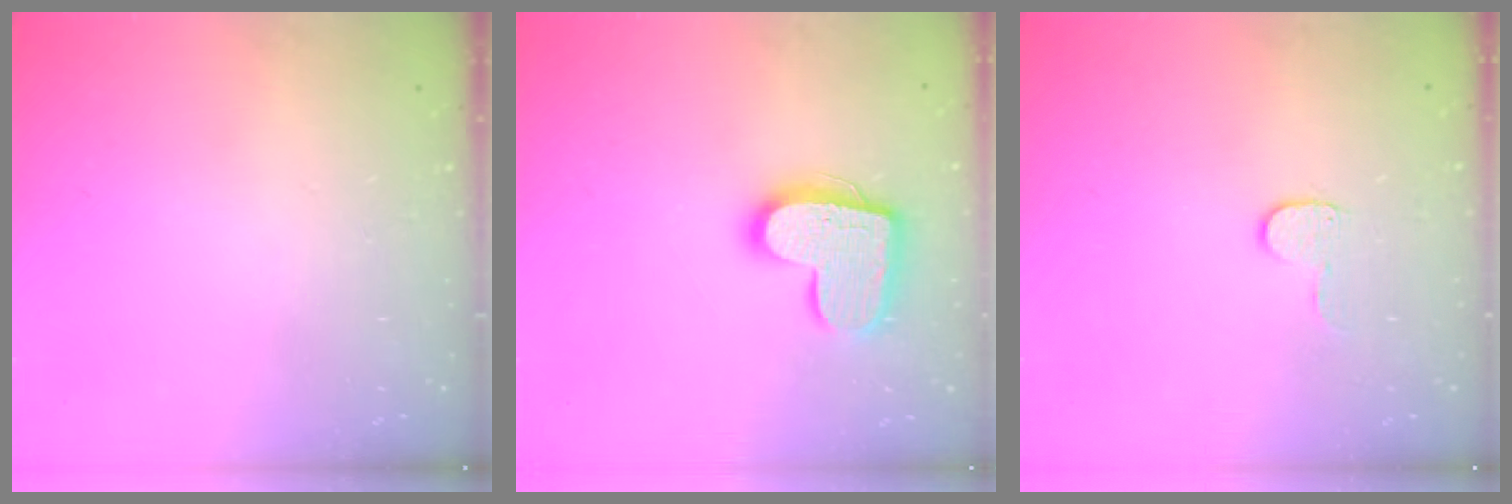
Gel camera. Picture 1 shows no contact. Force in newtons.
{"total": 16.4, "press": 16.4, "slide": 1.2}
{"total": 4.6, "press": 4.6, "slide": 0.4}